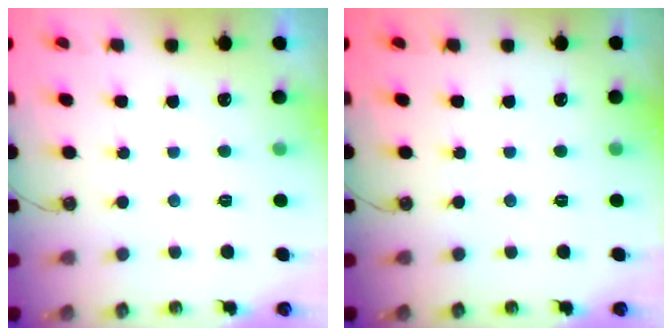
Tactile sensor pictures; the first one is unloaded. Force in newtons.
{"total": 0.0}